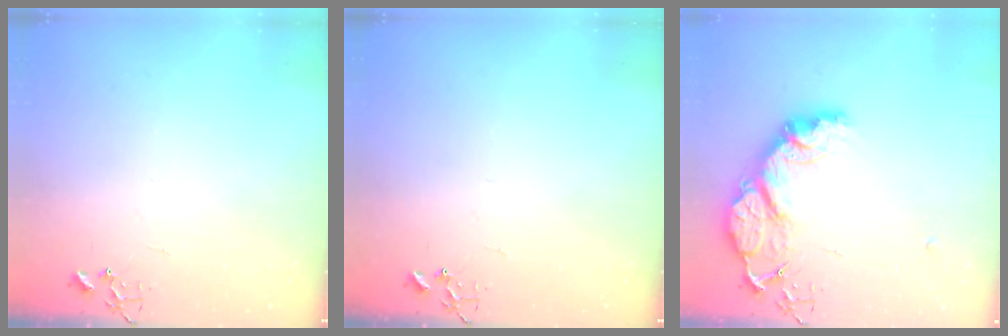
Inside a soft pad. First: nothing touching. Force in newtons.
{"total": 0.0}
{"total": 15.8, "press": 15.8, "slide": 1.3}